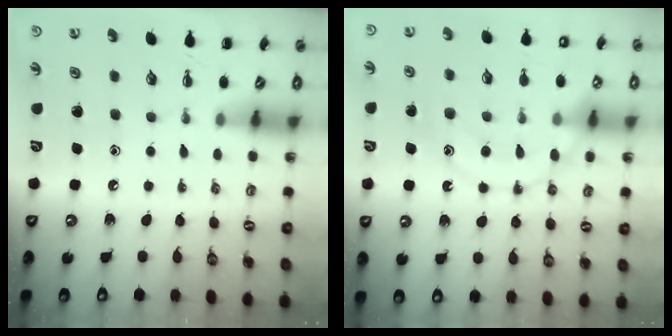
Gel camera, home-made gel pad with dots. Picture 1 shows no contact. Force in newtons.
{"total": 14.2, "press": 14.2, "slide": 0.8}